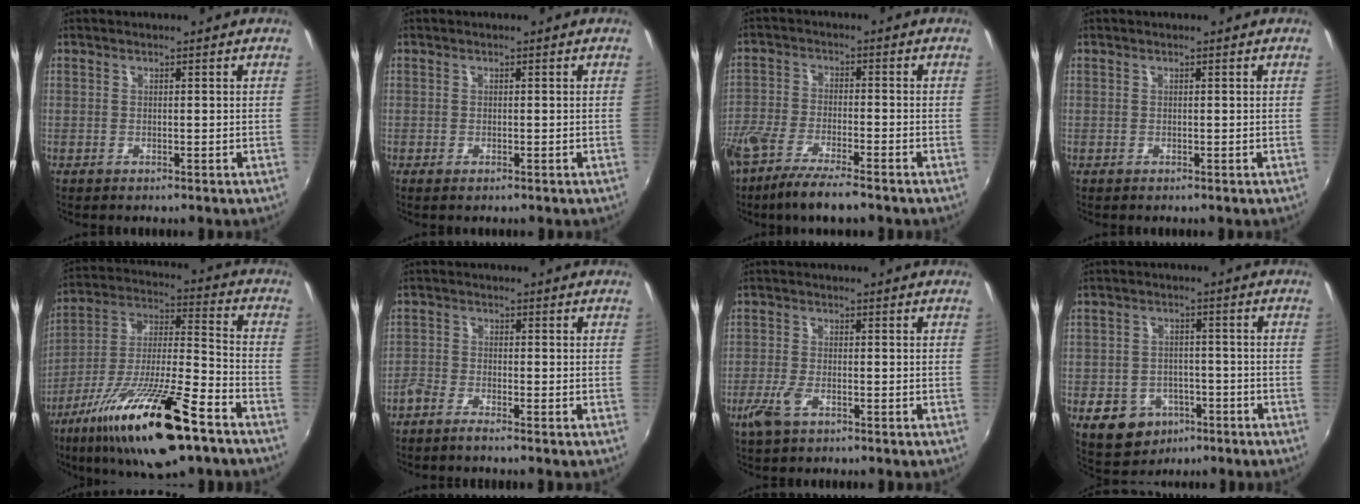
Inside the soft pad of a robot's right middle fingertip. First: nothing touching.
{"total": 0.7, "force": [-0.4, 0.1, 0.6], "torque": [-0.010, -0.003, -0.006]}
{"total": 10.5, "force": [-8.0, 2.0, 6.5], "torque": [-0.149, -0.033, -0.152]}
{"total": 0.0}
{"total": 23.6, "force": [-14.5, 4.8, 18.0], "torque": [-0.324, -0.036, -0.251]}
{"total": 2.9, "force": [-2.5, 0.4, 1.4], "torque": [-0.045, -0.003, -0.058]}
{"total": 4.5, "force": [-2.5, 1.8, 3.3], "torque": [-0.084, -0.009, -0.050]}
{"total": 10.4, "force": [-5.5, 7.6, 4.4], "torque": [-0.111, 0.008, -0.065]}